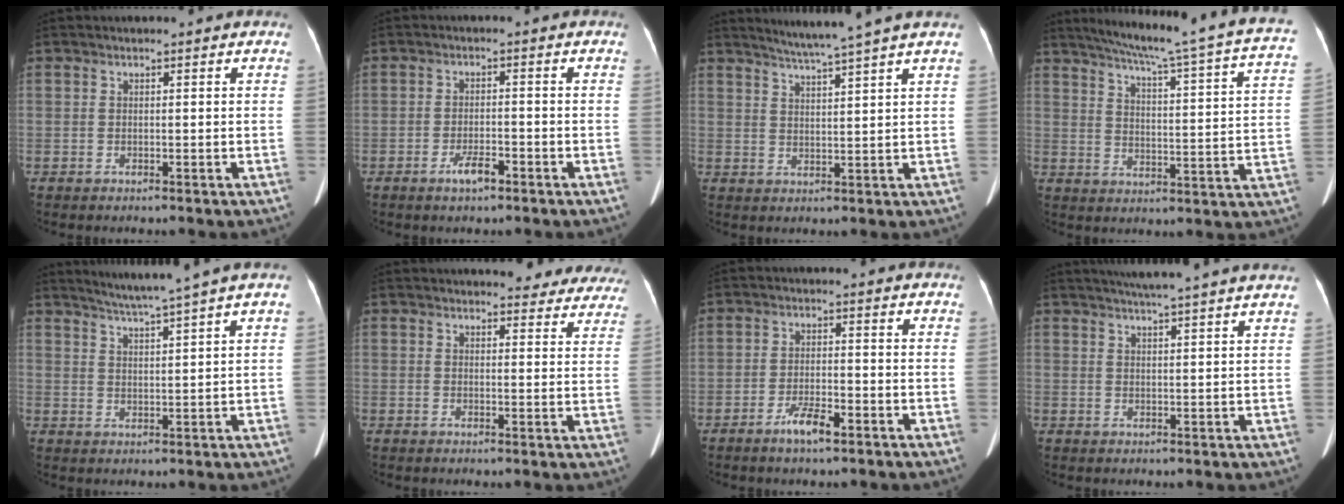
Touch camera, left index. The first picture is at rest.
{"total": 3.3, "force": [-2.3, 0.8, 2.2], "torque": [-0.044, -0.002, -0.042]}
{"total": 6.8, "force": [5.7, -1.9, 3.2], "torque": [-0.053, 0.002, 0.090]}
{"total": 24.9, "force": [20.6, 0.2, 13.9], "torque": [-0.206, -0.038, 0.253]}
{"total": 6.0, "force": [4.9, -1.9, 2.9], "torque": [-0.049, 0.000, 0.086]}
{"total": 13.3, "force": [12.5, 3.5, 3.0], "torque": [0.008, -0.027, 0.112]}
{"total": 4.2, "force": [-2.9, 0.8, 2.9], "torque": [-0.060, -0.005, -0.054]}
{"total": 11.4, "force": [9.9, -0.9, 5.7], "torque": [-0.088, 0.019, 0.118]}